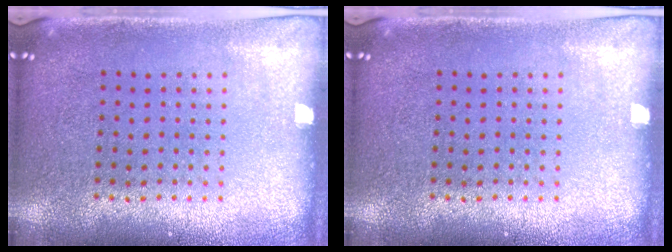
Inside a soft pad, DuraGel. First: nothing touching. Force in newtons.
{"total": 0.0}